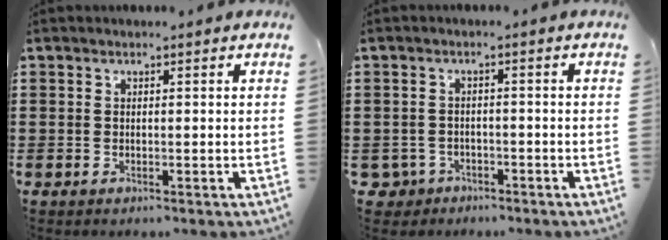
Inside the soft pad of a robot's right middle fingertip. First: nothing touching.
{"total": 2.5, "force": [-2.0, 1.5, 0.2], "torque": [-0.019, 0.000, -0.047]}